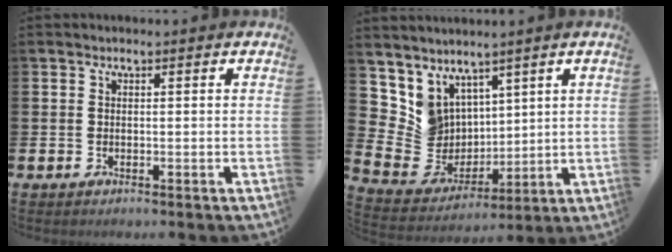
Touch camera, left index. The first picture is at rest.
{"total": 6.0, "force": [2.8, 5.2, 0.6], "torque": [-0.062, -0.034, 0.057]}